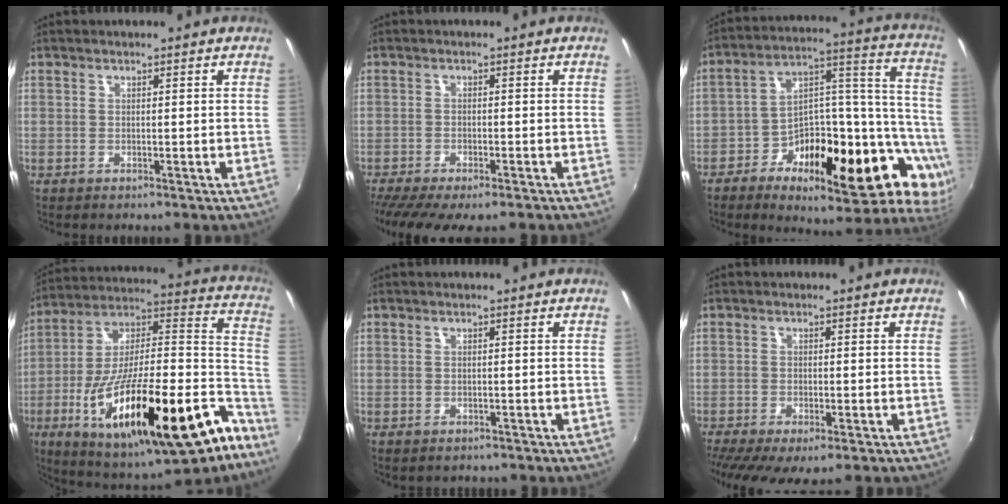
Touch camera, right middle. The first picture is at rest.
{"total": 10.0, "force": [-7.9, 2.5, 5.6], "torque": [-0.124, -0.045, -0.128]}
{"total": 26.5, "force": [-12.4, 12.4, 19.9], "torque": [-0.260, 0.034, -0.180]}
{"total": 35.0, "force": [-18.1, 11.0, 27.9], "torque": [-0.436, -0.004, -0.277]}
{"total": 1.0, "force": [-0.7, 0.7, 0.1], "torque": [-0.005, -0.003, -0.009]}
{"total": 8.1, "force": [-5.5, 2.1, 5.5], "torque": [-0.118, -0.044, -0.087]}